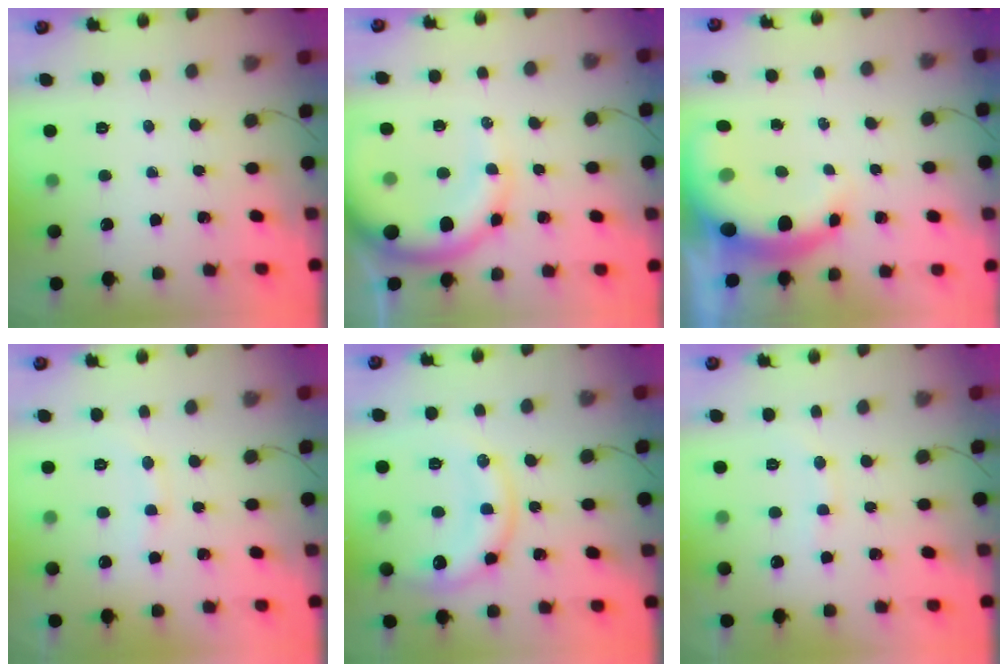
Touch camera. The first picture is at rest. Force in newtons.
{"total": 12.2, "press": 12.0, "slide": 2.3}
{"total": 10.0, "press": 9.8, "slide": 1.8}
{"total": 7.8, "press": 7.7, "slide": 1.2}
{"total": 15.6, "press": 15.6, "slide": 1.5}
{"total": 8.0, "press": 8.0, "slide": 0.8}